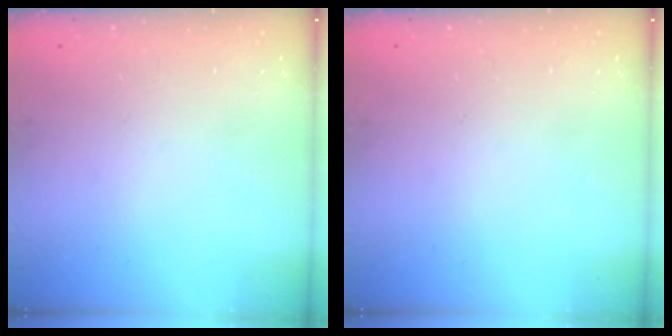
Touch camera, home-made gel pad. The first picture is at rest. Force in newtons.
{"total": 0.0}